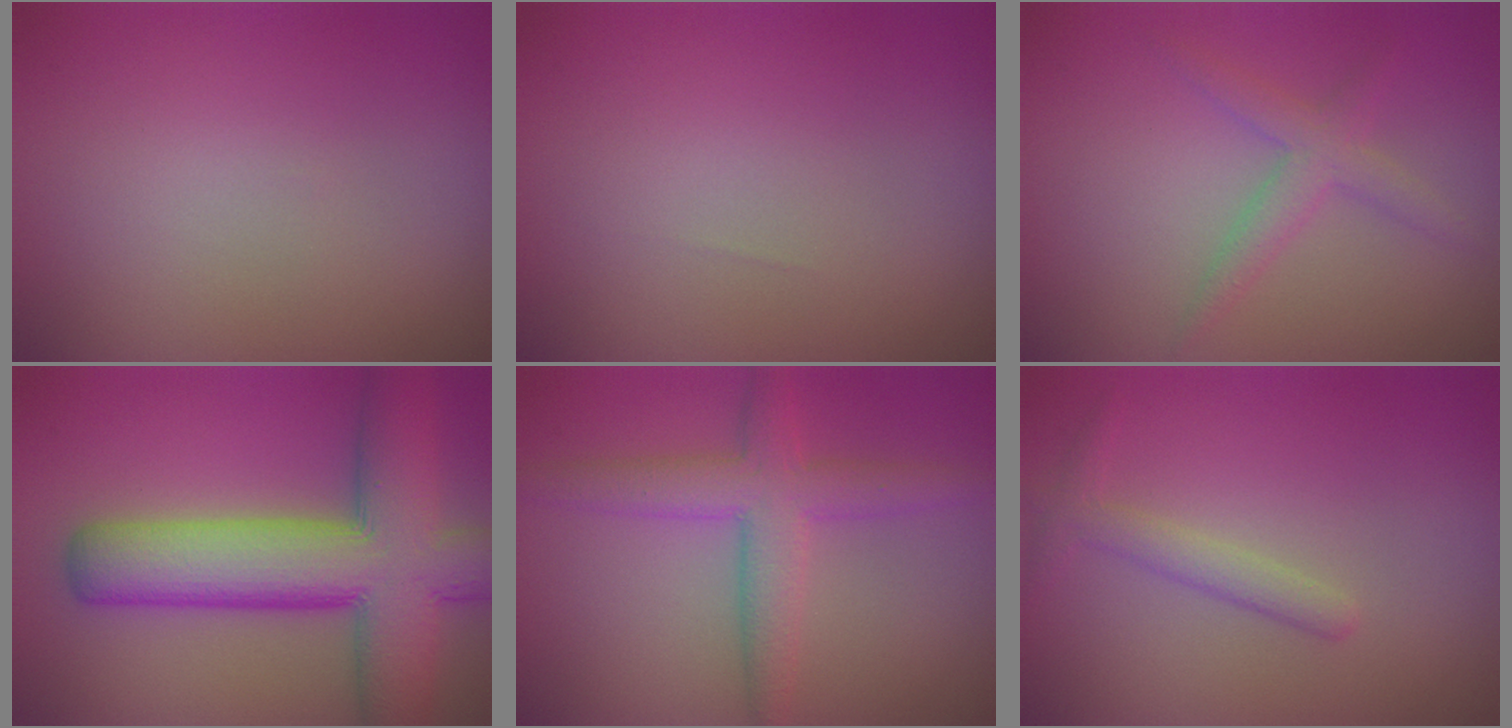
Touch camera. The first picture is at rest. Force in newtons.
{"total": 0.0}
{"total": 2.4, "press": 2.4, "slide": 0.1}
{"total": 11.4, "press": 11.4, "slide": 0.6}
{"total": 3.3, "press": 3.3, "slide": 0.2}
{"total": 1.8, "press": 1.8, "slide": 0.1}